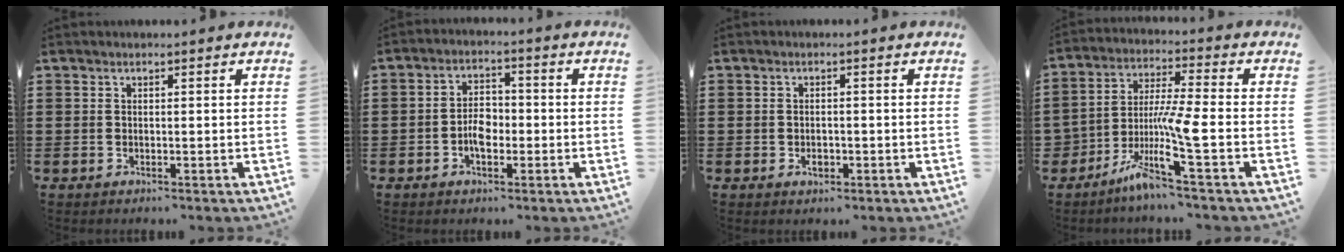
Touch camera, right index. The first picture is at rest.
{"total": 4.3, "force": [-1.2, 2.6, 3.3], "torque": [-0.060, 0.002, -0.025]}
{"total": 1.6, "force": [-0.5, 1.0, 1.1], "torque": [-0.022, 0.001, -0.010]}
{"total": 8.0, "force": [-4.5, 0.2, 6.6], "torque": [-0.142, -0.015, -0.094]}